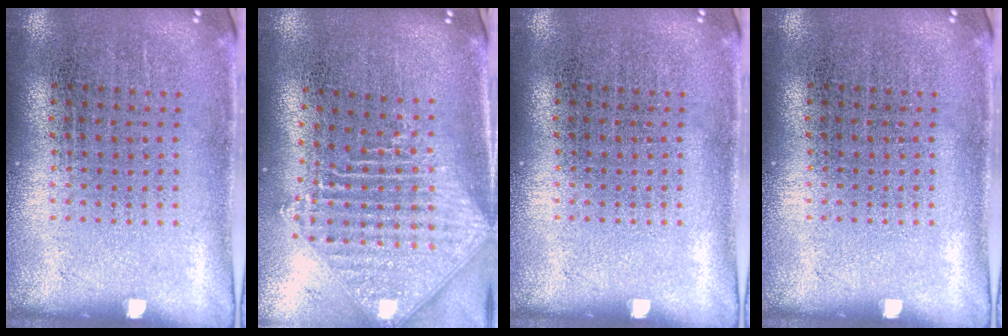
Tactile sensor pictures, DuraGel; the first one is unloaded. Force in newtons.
{"total": 2.3, "press": 1.8, "slide": 1.5}
{"total": 0.0}
{"total": 0.0}